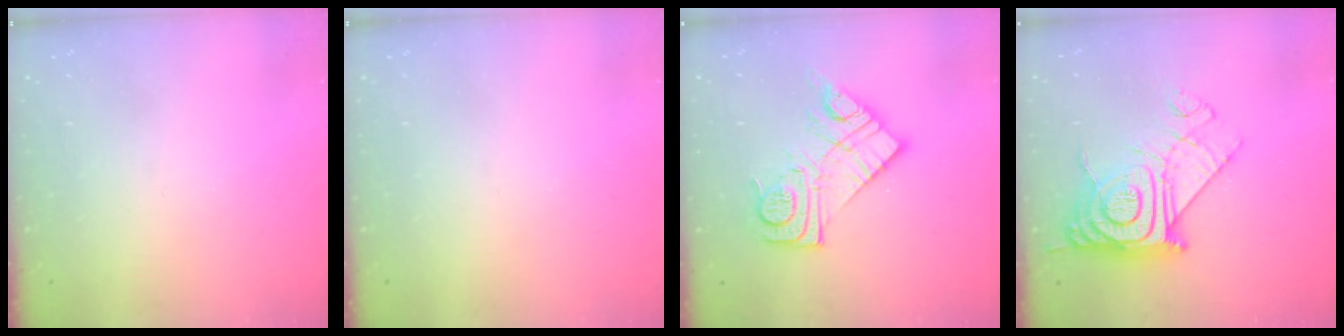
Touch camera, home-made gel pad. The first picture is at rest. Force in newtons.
{"total": 0.0}
{"total": 14.6, "press": 14.5, "slide": 0.8}
{"total": 16.0, "press": 15.9, "slide": 1.3}